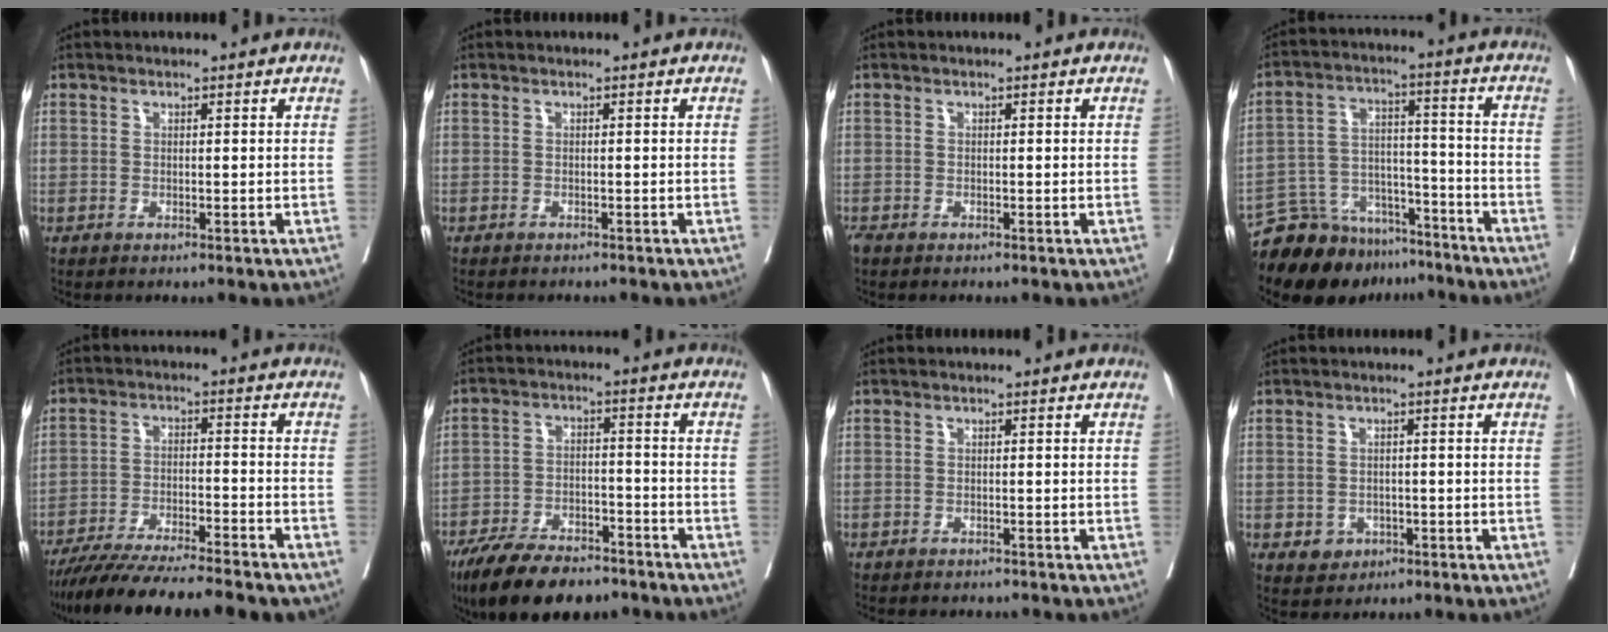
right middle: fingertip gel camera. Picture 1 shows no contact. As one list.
[{"total": 2.6, "force": [-2.3, 0.5, 0.9], "torque": [-0.018, -0.005, -0.028]}, {"total": 0.9, "force": [-0.7, 0.3, 0.3], "torque": [-0.014, -0.004, -0.014]}, {"total": 13.5, "force": [-11.9, 5.7, 3.1], "torque": [-0.052, 0.033, -0.195]}, {"total": 15.1, "force": [-13.2, 0.4, 7.2], "torque": [-0.113, -0.025, -0.208]}, {"total": 13.0, "force": [-10.4, 4.4, 6.4], "torque": [-0.103, -0.007, -0.171]}, {"total": 5.1, "force": [-4.6, 1.0, 1.8], "torque": [-0.025, -0.005, -0.061]}, {"total": 2.6, "force": [-0.9, 2.3, 0.7], "torque": [-0.010, 0.005, -0.005]}]